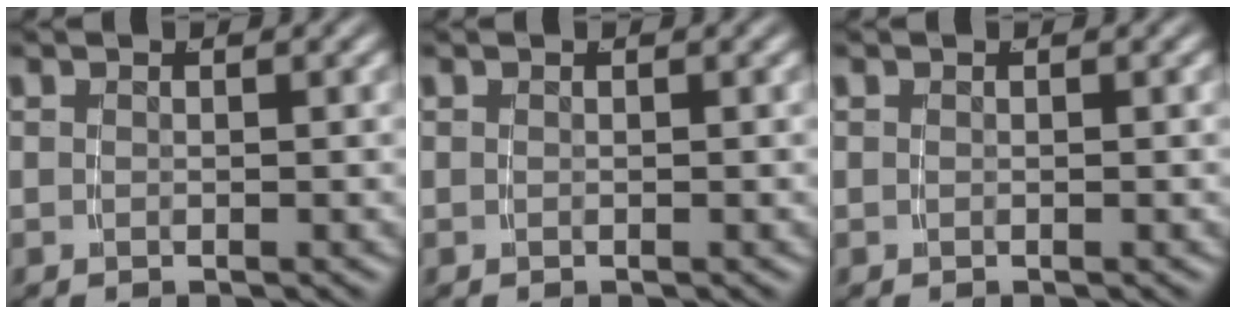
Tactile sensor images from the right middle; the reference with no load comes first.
{"total": 0.0}
{"total": 0.0}